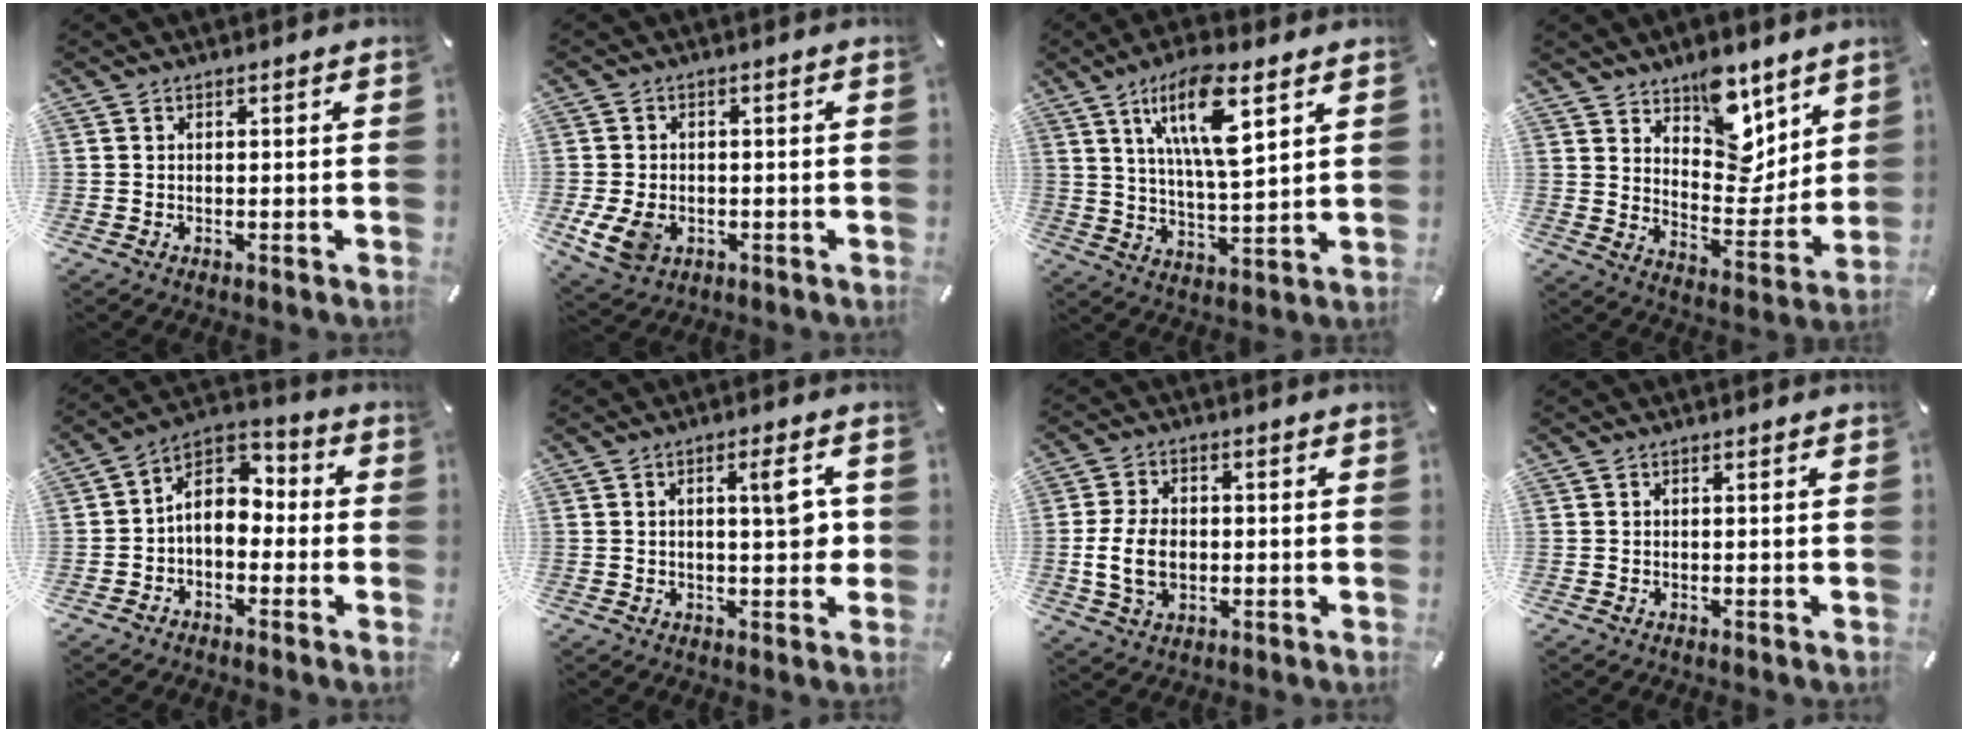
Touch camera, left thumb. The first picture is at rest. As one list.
[{"total": 6.4, "force": [-1.7, 4.8, 3.9], "torque": [-0.094, 0.004, -0.032]}, {"total": 14.5, "force": [7.3, 4.1, 11.9], "torque": [-0.224, -0.012, 0.120]}, {"total": 13.0, "force": [9.7, 7.0, 5.0], "torque": [-0.050, -0.085, 0.177]}, {"total": 8.1, "force": [-0.8, 6.2, 5.2], "torque": [-0.099, 0.008, -0.018]}, {"total": 6.7, "force": [1.0, 2.2, 6.2], "torque": [-0.076, -0.009, 0.006]}, {"total": 9.2, "force": [-1.2, 6.7, 6.3], "torque": [-0.132, 0.007, -0.021]}, {"total": 0.0}]